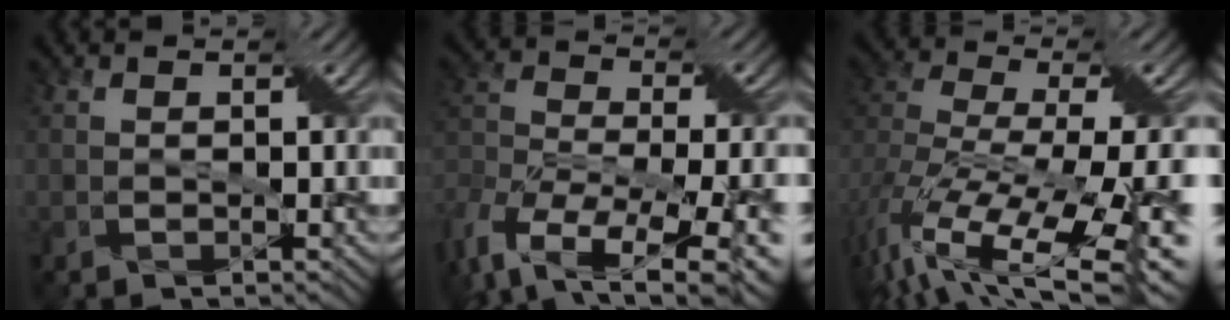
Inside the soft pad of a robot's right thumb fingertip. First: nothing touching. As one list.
[{"total": 13.6, "force": [-6.3, 7.2, 9.6], "torque": [-0.235, -0.009, -0.076]}, {"total": 15.4, "force": [-7.8, 6.1, 11.9], "torque": [-0.270, -0.016, -0.115]}]